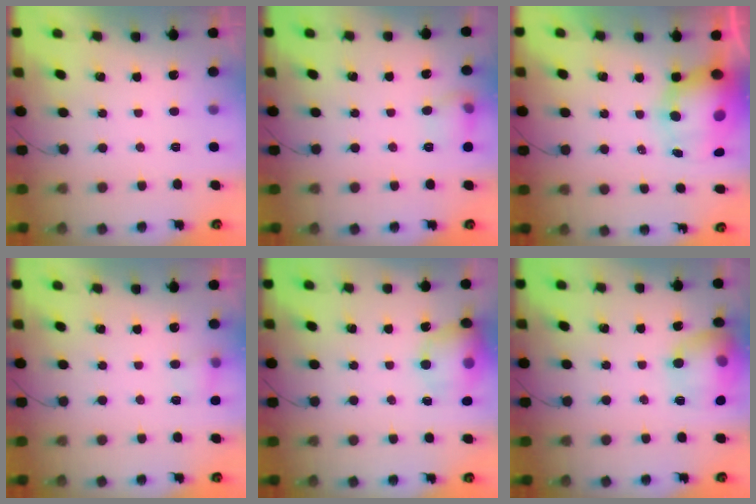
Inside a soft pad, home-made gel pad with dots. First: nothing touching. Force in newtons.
{"total": 7.3, "press": 7.2, "slide": 1.0}
{"total": 13.2, "press": 12.8, "slide": 3.3}
{"total": 4.9, "press": 4.7, "slide": 1.3}
{"total": 14.0, "press": 13.8, "slide": 2.4}
{"total": 16.4, "press": 16.3, "slide": 1.5}